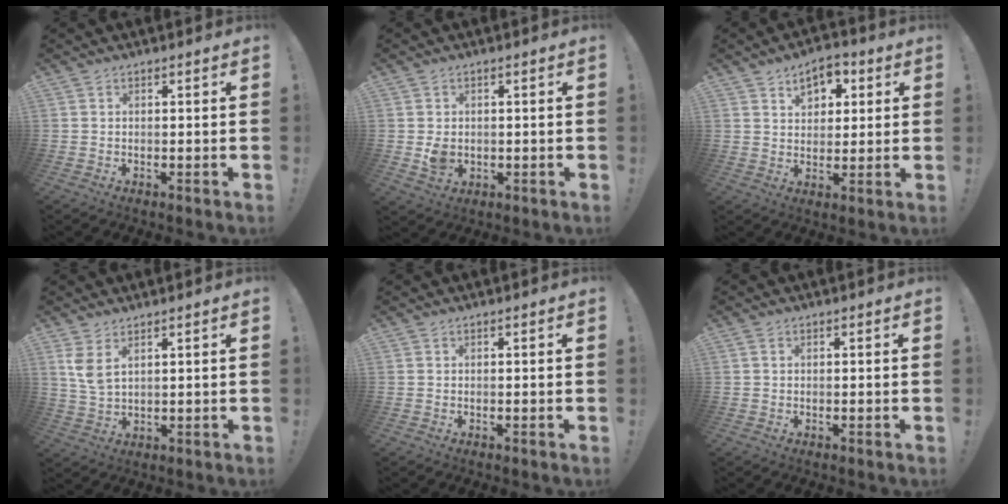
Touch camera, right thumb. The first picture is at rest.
{"total": 4.6, "force": [0.0, 3.8, 2.5], "torque": [-0.026, -0.001, 0.003]}
{"total": 8.1, "force": [4.1, 5.7, 4.2], "torque": [-0.054, -0.013, 0.073]}
{"total": 5.3, "force": [3.0, 2.1, 3.8], "torque": [-0.067, -0.016, 0.056]}
{"total": 0.0}
{"total": 0.6, "force": [0.2, 0.4, 0.4], "torque": [-0.011, 0.003, 0.005]}